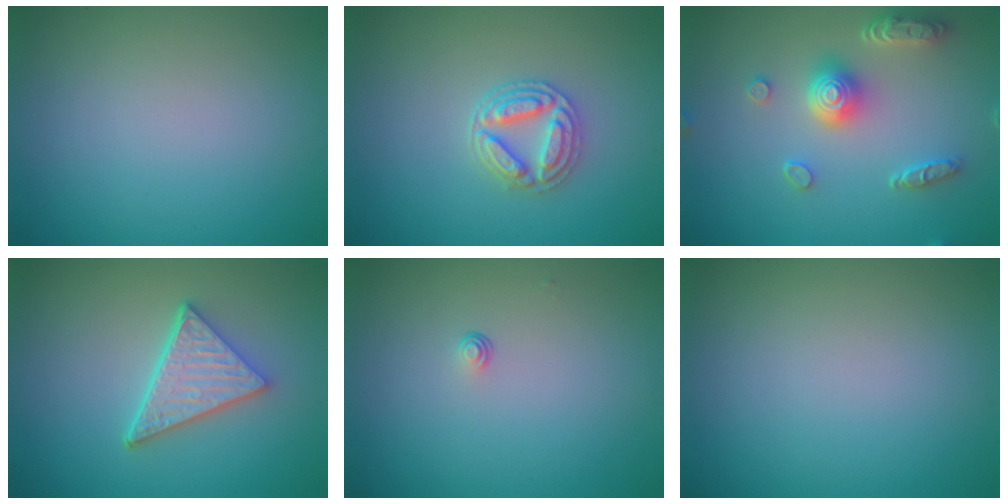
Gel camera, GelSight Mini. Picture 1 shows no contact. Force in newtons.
{"total": 3.2, "press": 2.9, "slide": 1.3}
{"total": 4.9, "press": 4.1, "slide": 2.8}
{"total": 4.9, "press": 3.7, "slide": 3.3}
{"total": 0.6, "press": 0.3, "slide": 0.5}
{"total": 0.0}